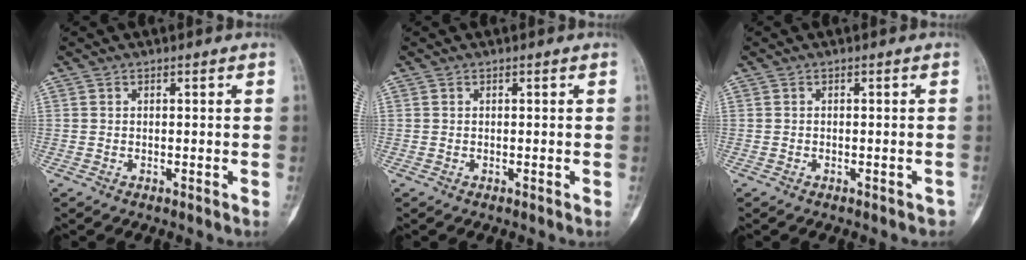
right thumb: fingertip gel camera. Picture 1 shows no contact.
{"total": 0.0}
{"total": 1.6, "force": [-1.3, 0.7, 0.5], "torque": [-0.005, 0.007, -0.015]}